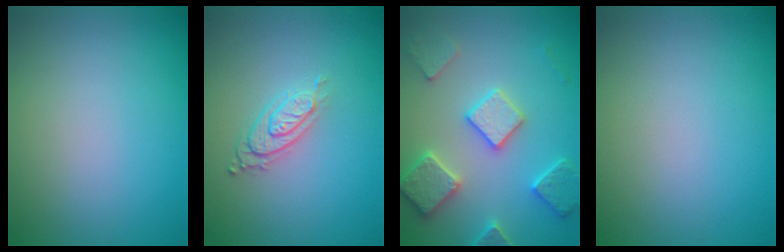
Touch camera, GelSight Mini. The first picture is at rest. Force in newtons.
{"total": 3.1, "press": 2.1, "slide": 2.3}
{"total": 5.6, "press": 5.5, "slide": 1.1}
{"total": 0.0}